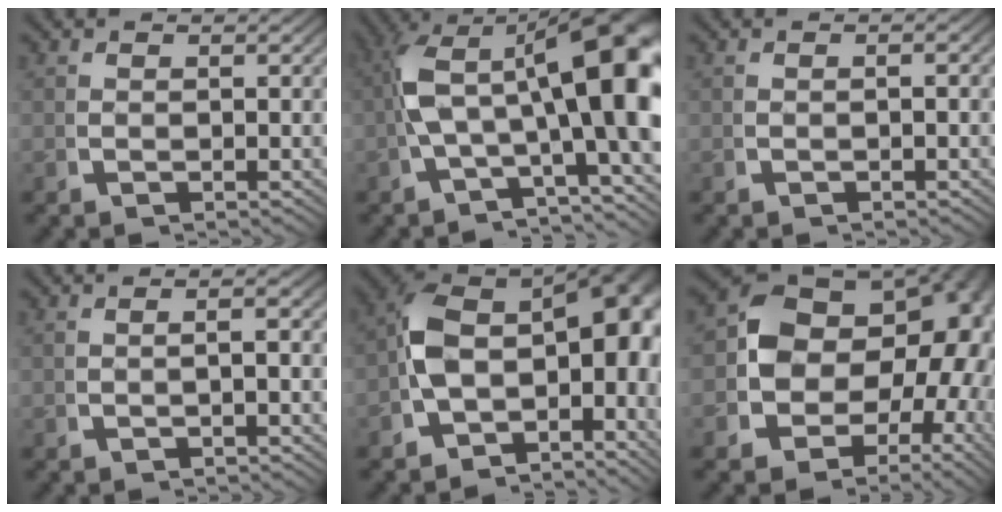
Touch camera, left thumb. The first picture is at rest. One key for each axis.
{"total": 12.8, "fx": -0.6, "fy": 6.1, "fz": 11.3, "tx": -0.181, "ty": -0.022, "tz": -0.001}
{"total": 0.6, "fx": -0.4, "fy": 0.1, "fz": 0.4, "tx": -0.006, "ty": 0.003, "tz": -0.009}
{"total": 1.5, "fx": -0.7, "fy": 0.1, "fz": 1.3, "tx": -0.024, "ty": 0.006, "tz": -0.011}
{"total": 17.1, "fx": 0.9, "fy": 11.4, "fz": 12.7, "tx": -0.205, "ty": -0.004, "tz": -0.002}
{"total": 14.0, "fx": -1.5, "fy": 10.9, "fz": 8.7, "tx": -0.159, "ty": -0.053, "tz": -0.018}